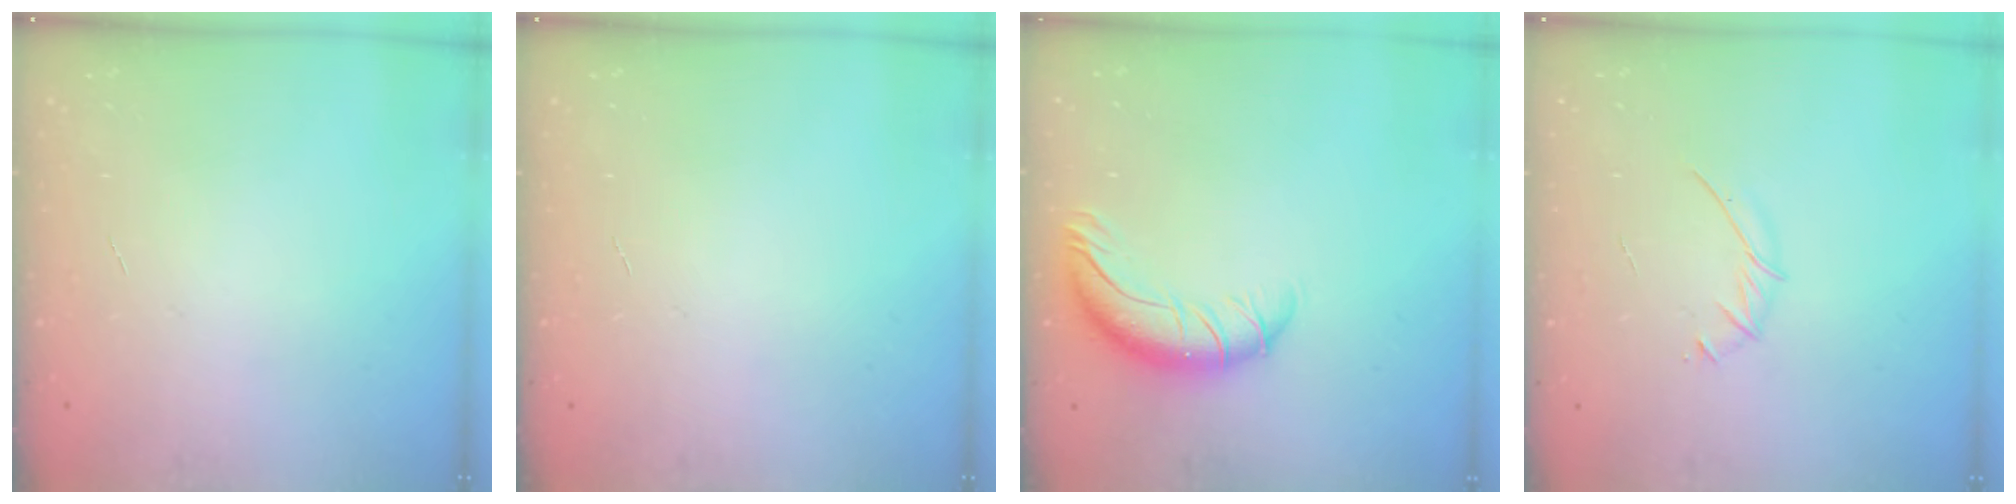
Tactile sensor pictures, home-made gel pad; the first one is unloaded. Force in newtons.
{"total": 0.0}
{"total": 10.3, "press": 9.9, "slide": 3.0}
{"total": 3.6, "press": 3.5, "slide": 1.0}